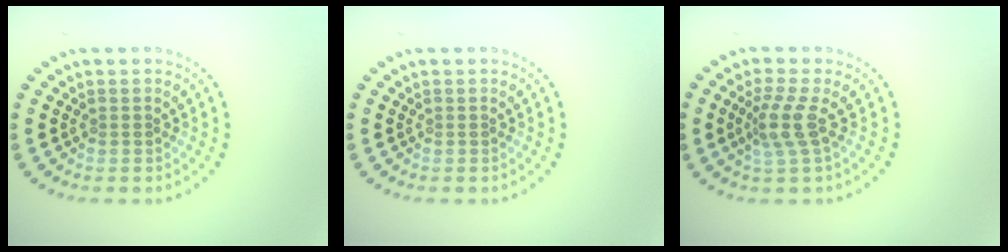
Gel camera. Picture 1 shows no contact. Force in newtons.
{"total": 0.0}
{"total": 2.6, "press": 2.0, "slide": 1.8}